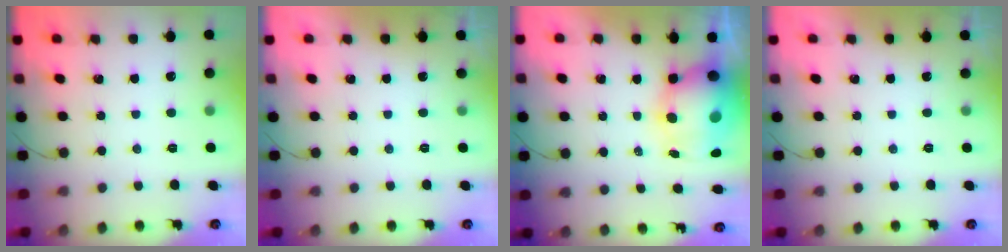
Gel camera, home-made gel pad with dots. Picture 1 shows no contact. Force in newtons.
{"total": 0.0}
{"total": 13.0, "press": 12.6, "slide": 3.0}
{"total": 0.0}